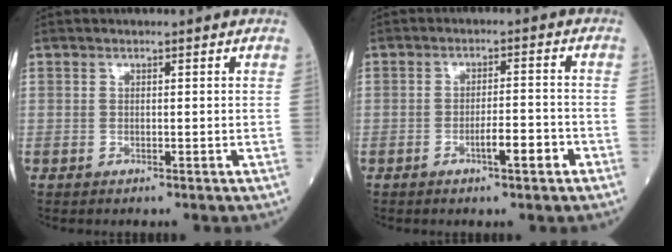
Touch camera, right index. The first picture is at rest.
{"total": 4.4, "force": [-2.3, 0.5, 3.7], "torque": [-0.054, 0.002, -0.038]}